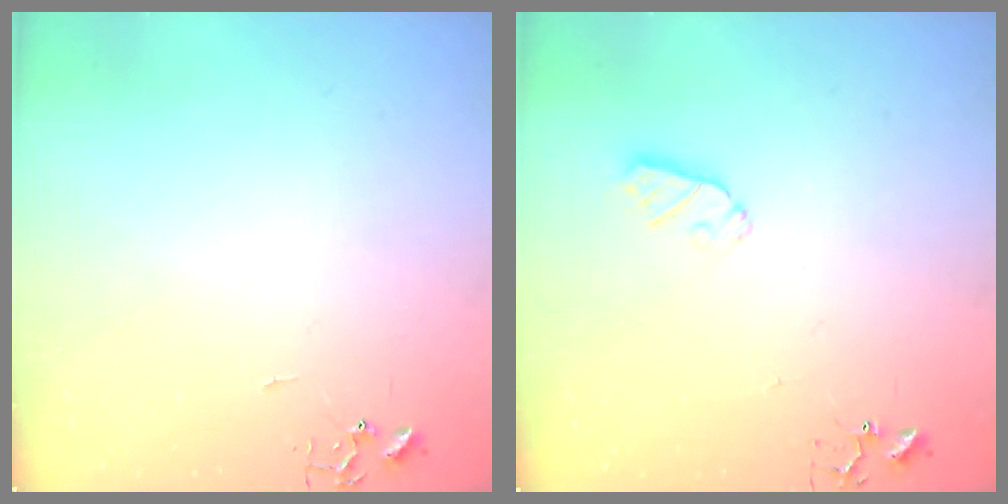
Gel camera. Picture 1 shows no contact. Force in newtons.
{"total": 6.2, "press": 6.2, "slide": 0.0}